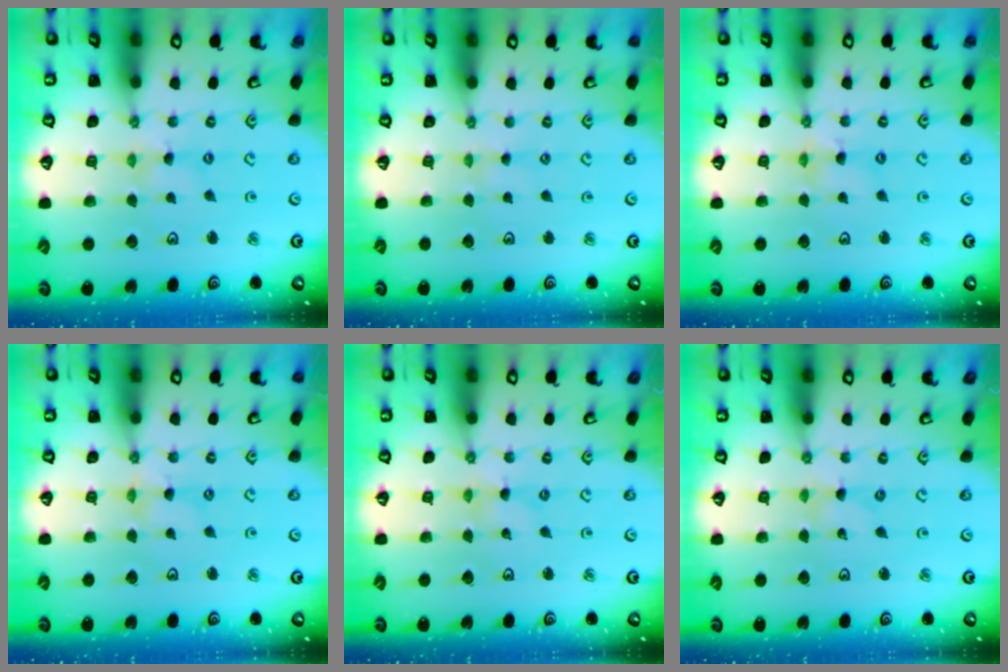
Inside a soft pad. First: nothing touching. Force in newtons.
{"total": 0.0}
{"total": 1.8, "press": 1.8, "slide": 0.2}
{"total": 1.5, "press": 1.5, "slide": 0.2}
{"total": 0.0}
{"total": 0.0}